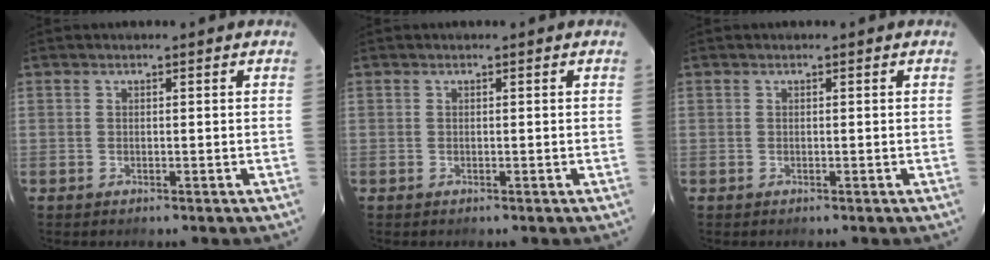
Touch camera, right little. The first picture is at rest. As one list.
[{"total": 0.0}, {"total": 0.0}]